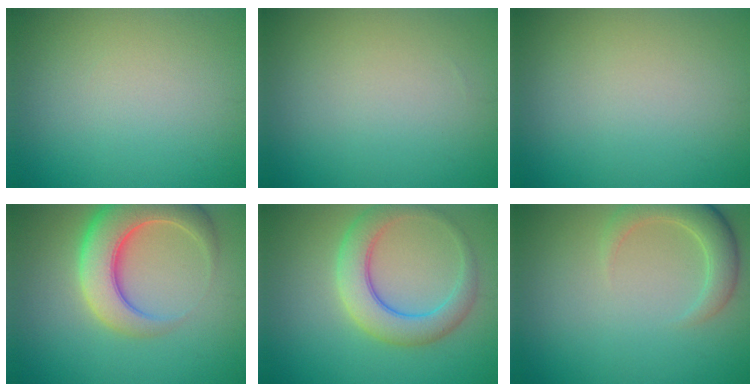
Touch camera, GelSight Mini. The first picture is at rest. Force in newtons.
{"total": 0.0}
{"total": 0.0}
{"total": 7.7, "press": 7.7, "slide": 0.7}
{"total": 5.0, "press": 5.0, "slide": 0.1}
{"total": 3.6, "press": 3.5, "slide": 0.5}